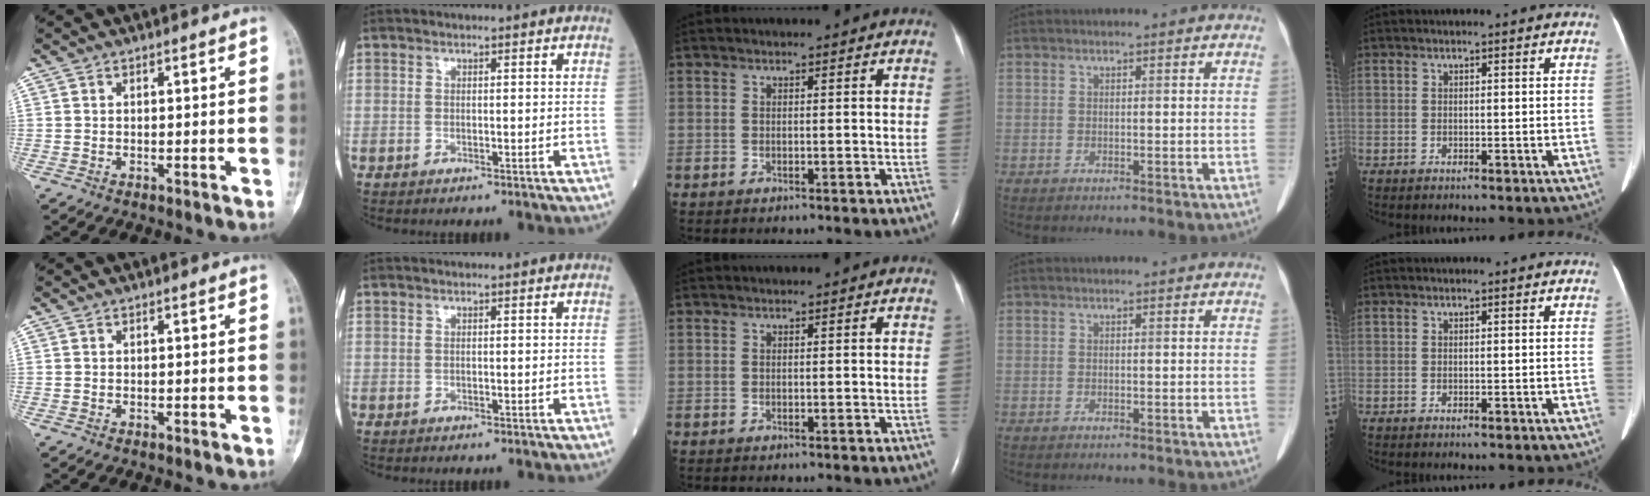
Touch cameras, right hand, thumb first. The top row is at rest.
{}